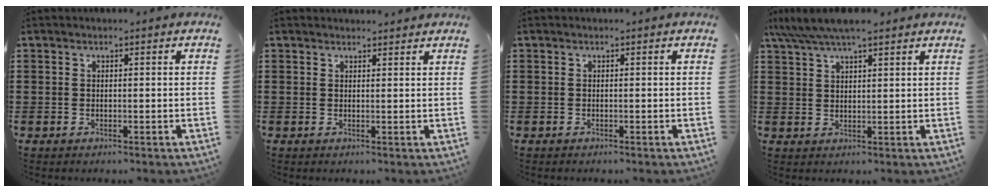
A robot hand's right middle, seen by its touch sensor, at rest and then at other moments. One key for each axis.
{"total": 1.2, "fx": 1.2, "fy": 0.0, "fz": 0.1, "tx": 0.004, "ty": -0.003, "tz": 0.021}
{"total": 0.0}
{"total": 5.3, "fx": 4.3, "fy": 0.6, "fz": 3.0, "tx": -0.068, "ty": -0.002, "tz": 0.078}